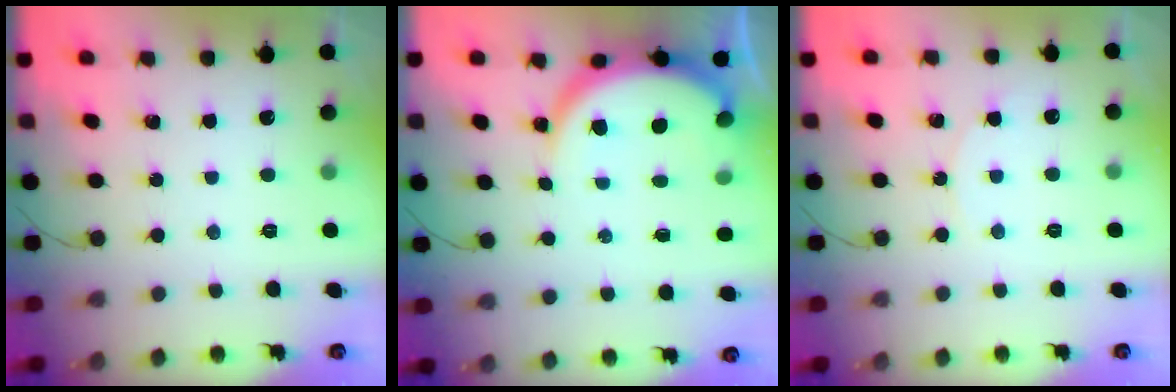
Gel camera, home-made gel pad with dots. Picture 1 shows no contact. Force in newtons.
{"total": 8.4, "press": 8.3, "slide": 1.0}
{"total": 3.8, "press": 3.7, "slide": 0.5}